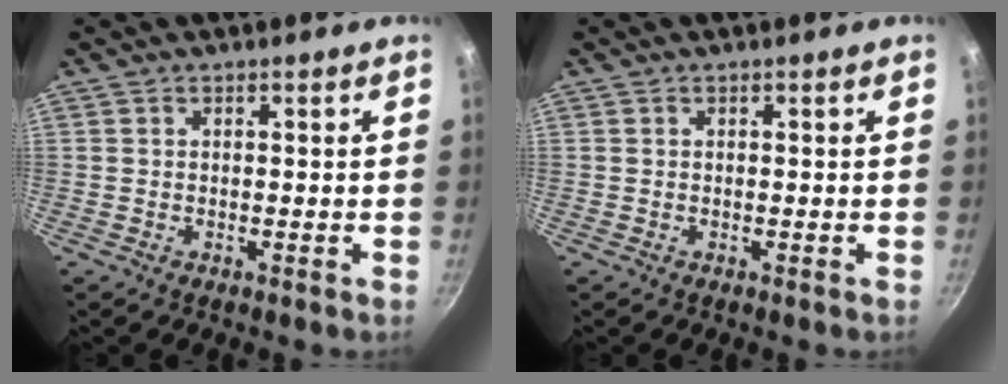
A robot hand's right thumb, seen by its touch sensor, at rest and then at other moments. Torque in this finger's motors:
{"motor_torque": [0.00, 0.00, 0.01, 0.01, 0.00]}